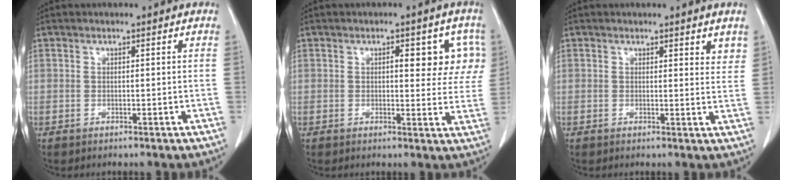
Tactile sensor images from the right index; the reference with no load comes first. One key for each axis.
{"total": 7.7, "fx": 2.5, "fy": 3.4, "fz": 6.4, "tx": -0.056, "ty": 0.015, "tz": 0.023}
{"total": 2.9, "fx": 2.2, "fy": 0.9, "fz": 1.6, "tx": -0.009, "ty": -0.010, "tz": 0.023}